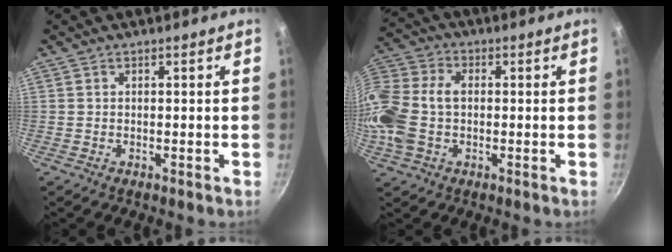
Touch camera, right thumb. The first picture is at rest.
{"total": 16.8, "force": [-0.6, 11.6, 12.1], "torque": [-0.309, 0.023, -0.010]}